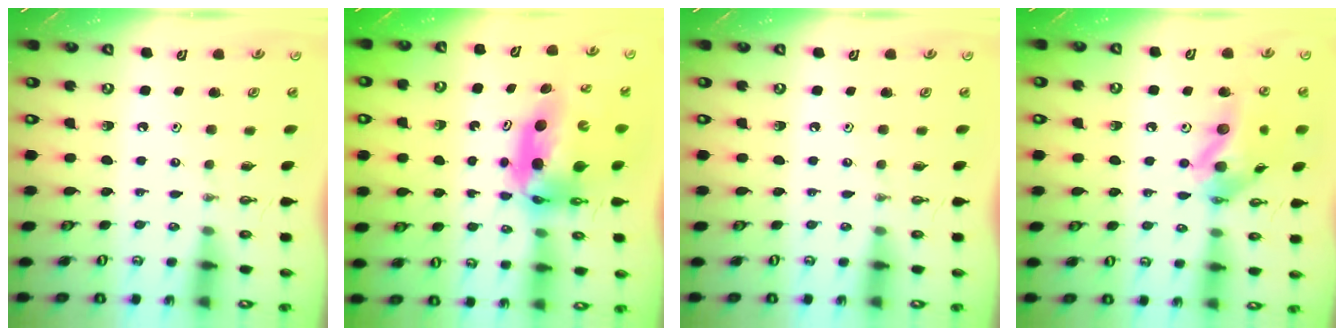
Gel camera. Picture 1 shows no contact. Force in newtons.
{"total": 8.0, "press": 8.0, "slide": 0.7}
{"total": 0.0}
{"total": 14.8, "press": 14.7, "slide": 2.0}